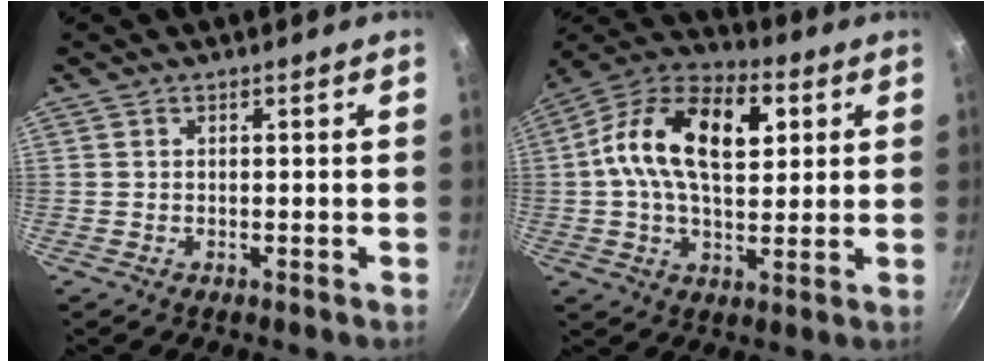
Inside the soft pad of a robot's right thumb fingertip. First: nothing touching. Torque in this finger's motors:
{"motor_torque": [1.79, 2.31, 0.62, -0.49, 0.22]}